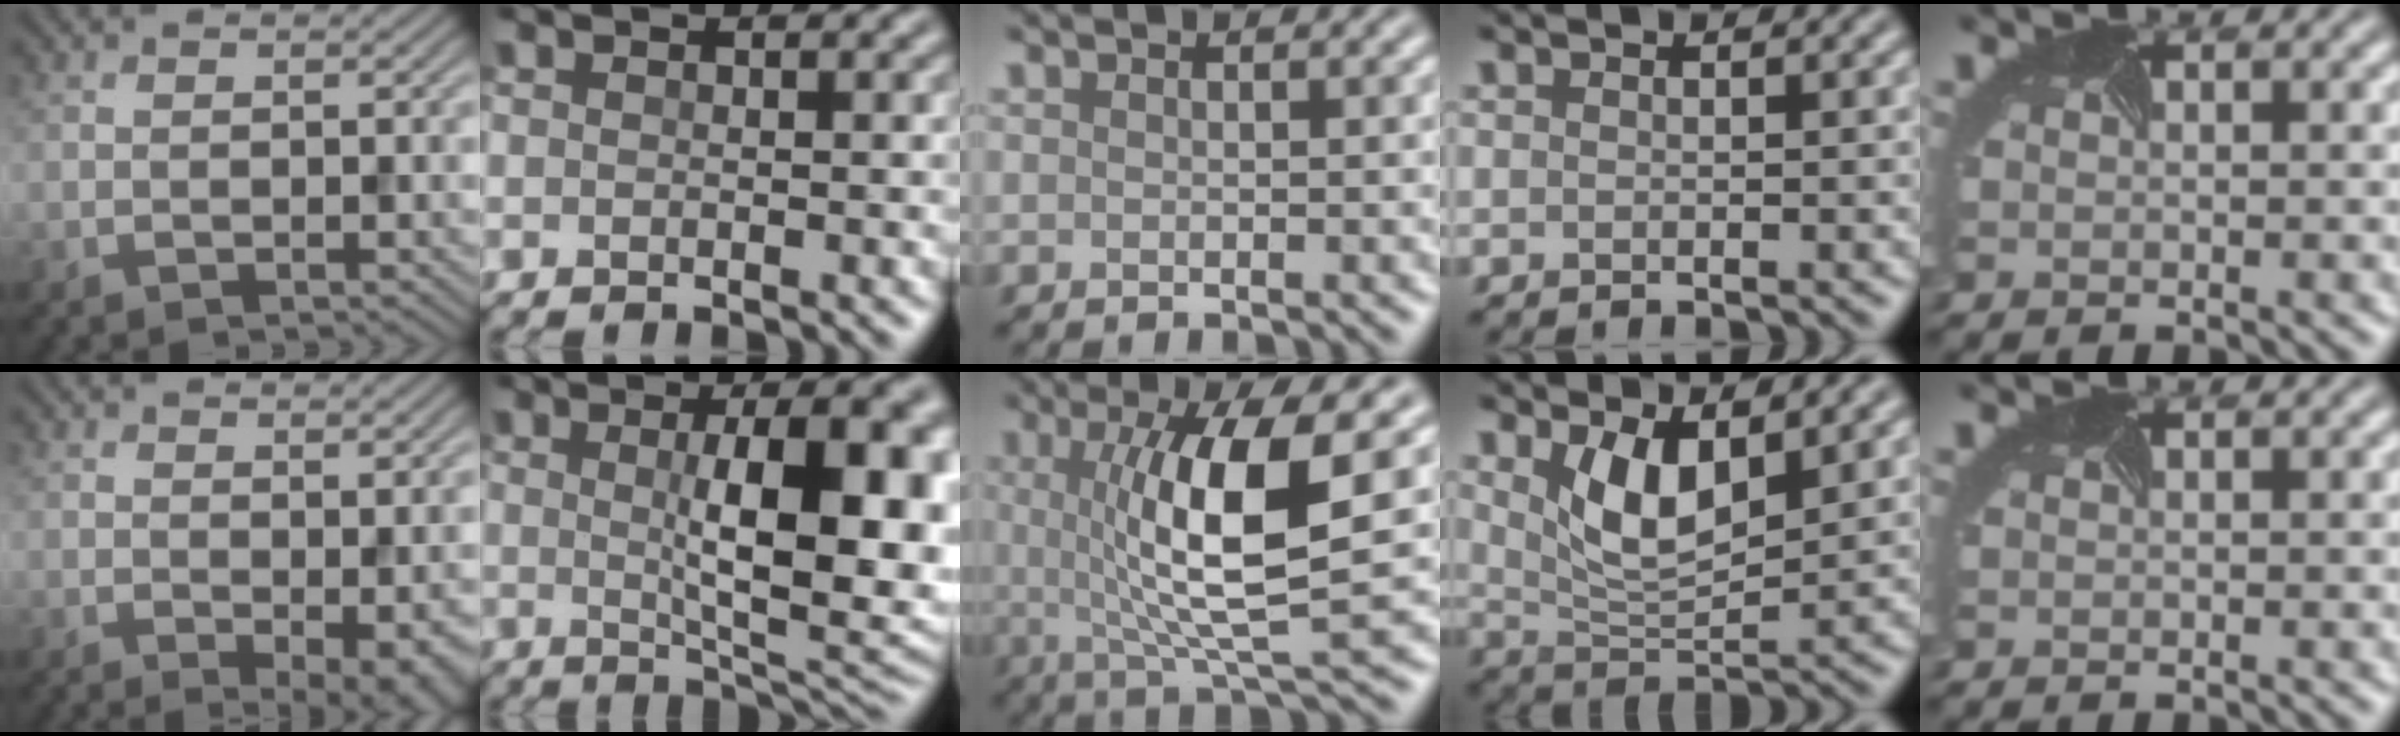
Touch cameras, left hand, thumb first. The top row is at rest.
{"thumb": {"total": 3.4, "force": [-0.5, 1.2, 3.2], "torque": [-0.044, -0.008, -0.003]}, "index": {"total": 10.9, "force": [0.7, 3.0, 10.5], "torque": [-0.127, 0.002, 0.022]}, "middle": {"total": 9.2, "force": [1.2, 2.2, 8.9], "torque": [-0.133, -0.008, 0.024]}, "ring": {"total": 4.8, "force": [2.0, 2.0, 3.9], "torque": [-0.078, -0.010, 0.041]}}